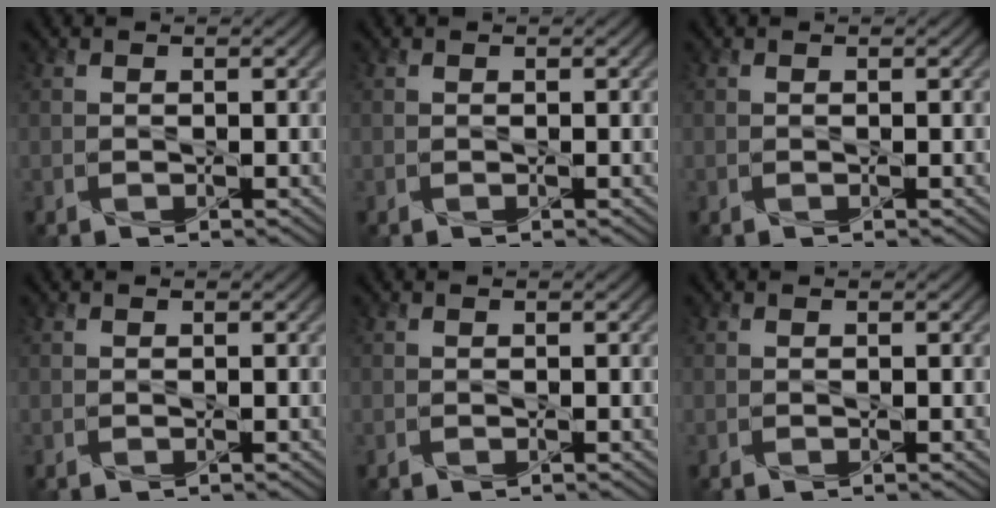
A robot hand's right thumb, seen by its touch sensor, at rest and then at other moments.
{"total": 0.0}
{"total": 0.0}
{"total": 0.0}
{"total": 0.0}
{"total": 0.0}